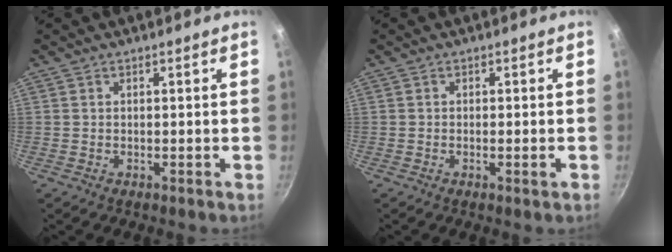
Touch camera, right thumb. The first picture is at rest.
{"total": 1.3, "force": [-0.5, 0.1, 1.2], "torque": [-0.024, 0.001, -0.009]}